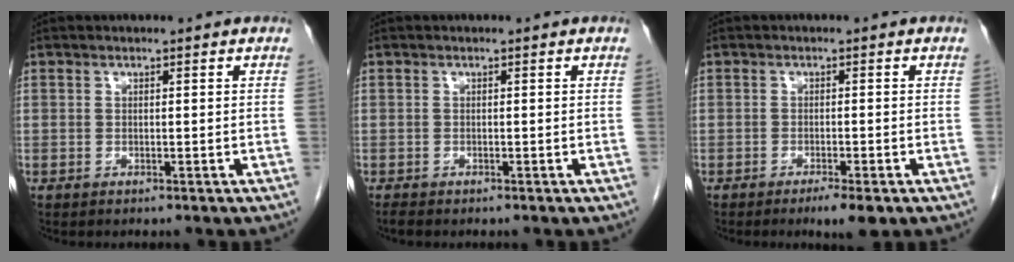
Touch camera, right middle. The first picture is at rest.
{"total": 0.7, "force": [-0.6, 0.2, 0.2], "torque": [-0.013, -0.003, -0.013]}
{"total": 3.4, "force": [-2.1, 0.4, 2.7], "torque": [-0.041, -0.009, -0.029]}